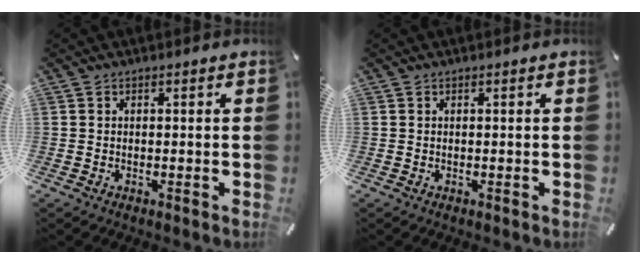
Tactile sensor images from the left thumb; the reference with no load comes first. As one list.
[{"total": 0.0}]